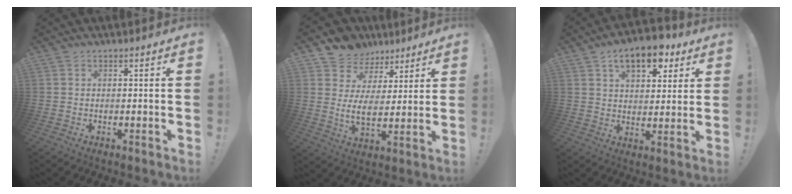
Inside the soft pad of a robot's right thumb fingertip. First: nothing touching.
{"total": 9.2, "force": [3.8, 6.8, 4.9], "torque": [-0.073, -0.033, 0.079]}
{"total": 11.9, "force": [6.1, 6.6, 7.8], "torque": [-0.105, -0.026, 0.106]}